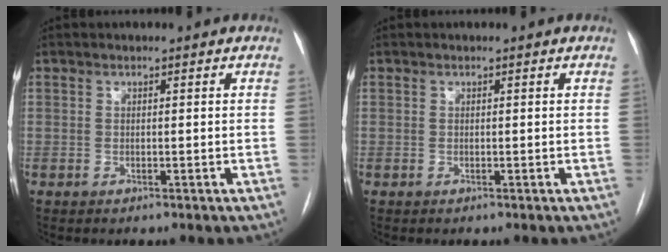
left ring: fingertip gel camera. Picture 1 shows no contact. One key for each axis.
{"total": 0.0}